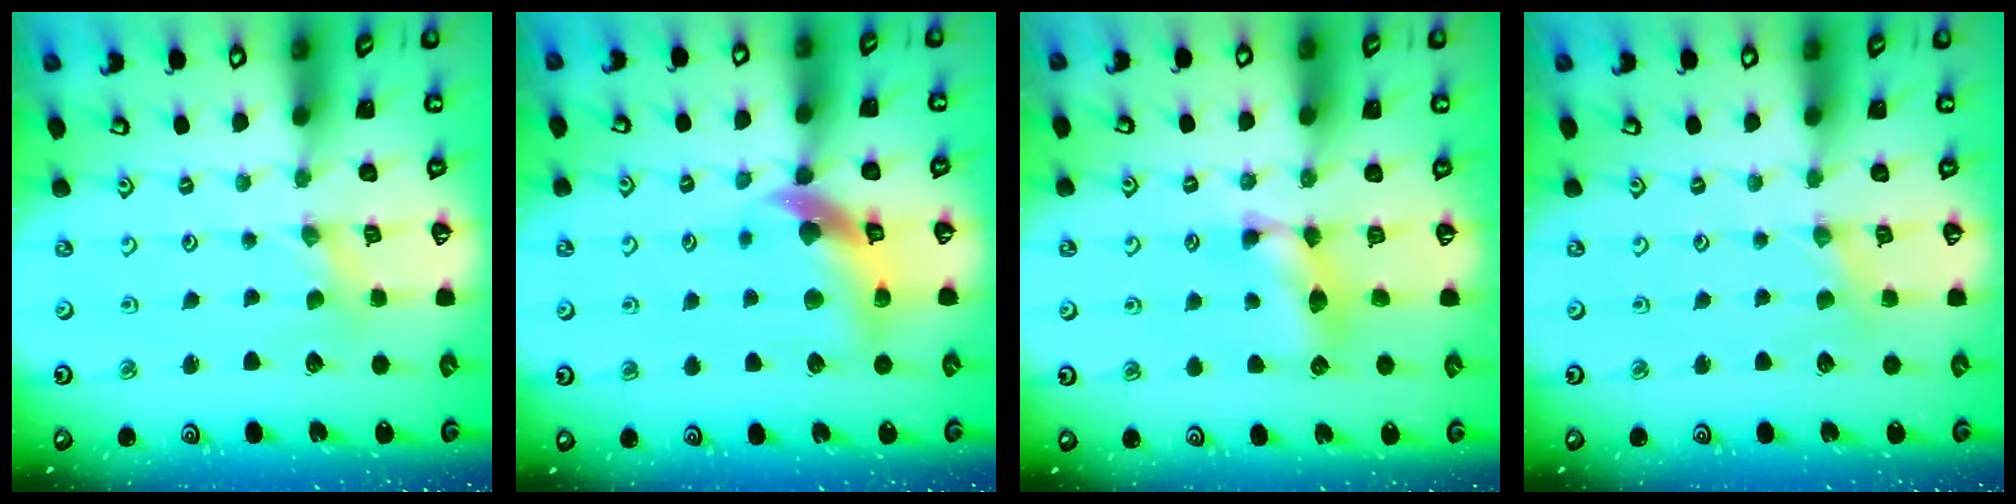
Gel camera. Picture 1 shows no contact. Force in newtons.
{"total": 11.5, "press": 11.3, "slide": 1.6}
{"total": 9.5, "press": 9.5, "slide": 0.3}
{"total": 2.2, "press": 2.1, "slide": 0.5}